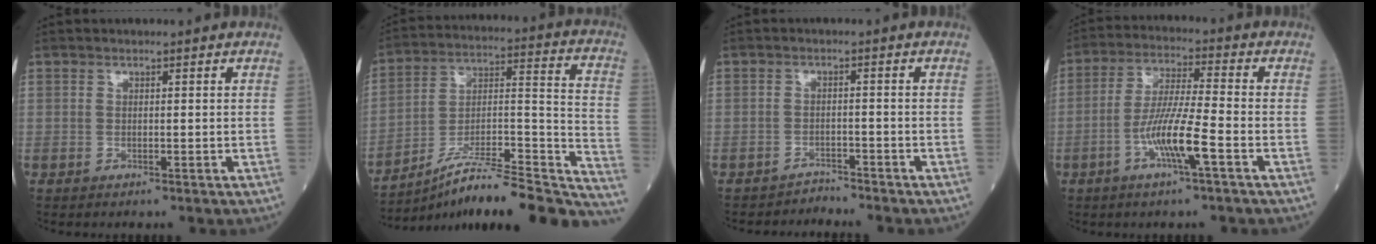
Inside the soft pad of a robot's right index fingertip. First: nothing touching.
{"total": 24.7, "force": [-20.5, 2.8, 13.6], "torque": [-0.136, 0.025, -0.314]}
{"total": 2.5, "force": [-2.1, -0.2, -1.2], "torque": [0.026, -0.008, -0.033]}
{"total": 8.9, "force": [-3.5, 0.1, 8.2], "torque": [-0.162, -0.003, -0.068]}